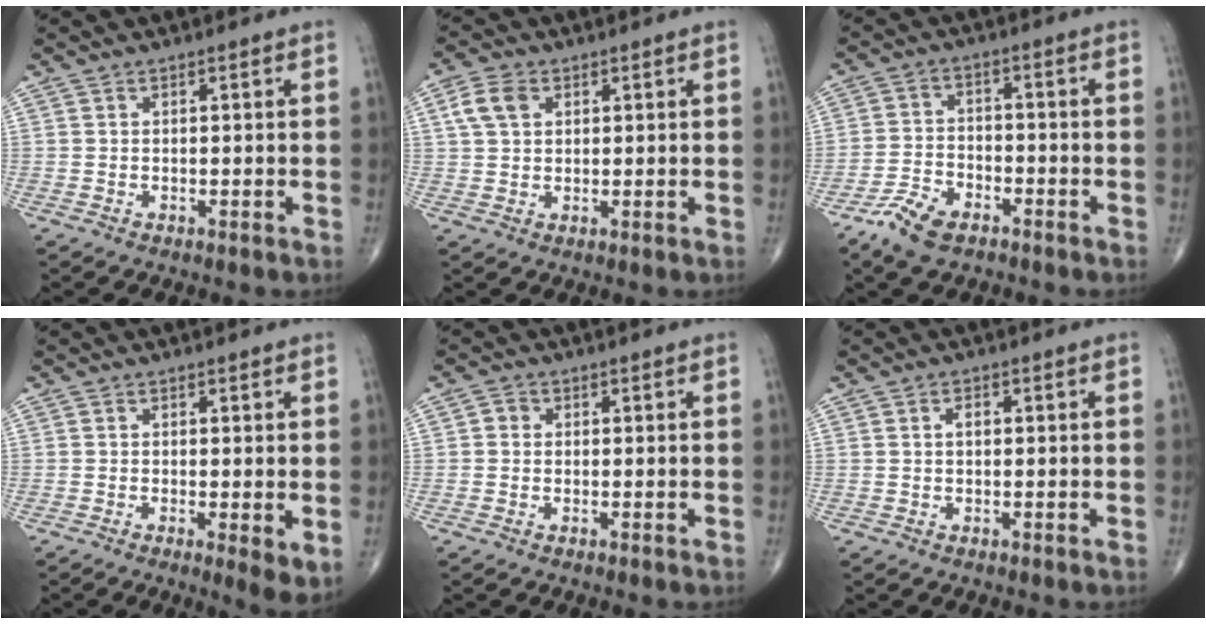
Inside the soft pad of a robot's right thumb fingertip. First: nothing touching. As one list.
[{"total": 5.3, "force": [1.9, 3.7, 3.3], "torque": [-0.062, 0.007, 0.035]}, {"total": 7.3, "force": [-5.0, 3.6, 4.0], "torque": [-0.077, 0.017, -0.097]}, {"total": 4.4, "force": [-0.5, 1.0, 4.2], "torque": [-0.070, -0.016, -0.012]}, {"total": 1.5, "force": [0.0, 1.4, 0.6], "torque": [-0.003, 0.003, -0.003]}, {"total": 1.7, "force": [0.3, 1.0, 1.3], "torque": [-0.022, 0.005, 0.003]}]